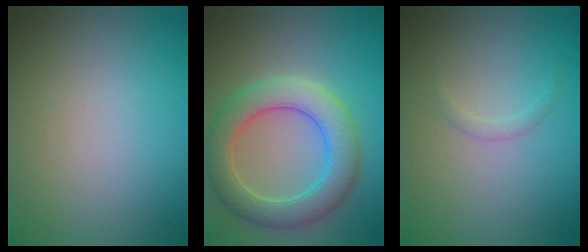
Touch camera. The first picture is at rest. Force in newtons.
{"total": 6.1, "press": 6.1, "slide": 0.2}
{"total": 0.7, "press": 0.7, "slide": 0.0}